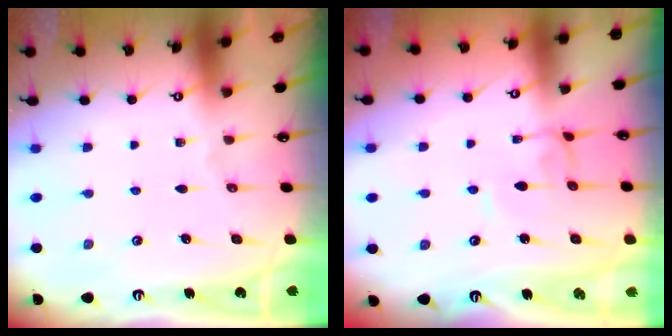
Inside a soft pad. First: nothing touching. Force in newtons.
{"total": 1.8, "press": 1.7, "slide": 0.3}